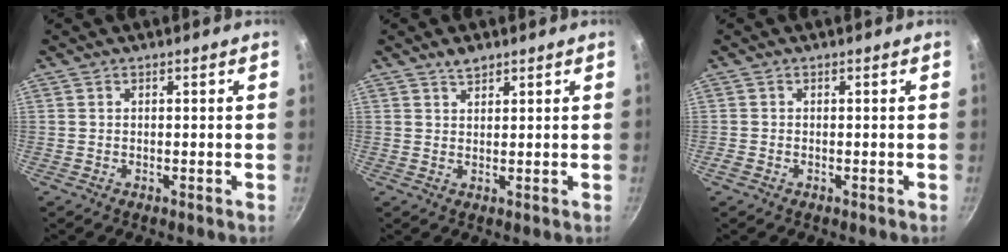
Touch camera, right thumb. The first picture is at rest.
{"total": 2.5, "force": [1.9, 1.1, 1.1], "torque": [-0.015, -0.009, 0.035]}
{"total": 0.8, "force": [-0.5, 0.6, 0.3], "torque": [-0.009, -0.001, -0.010]}